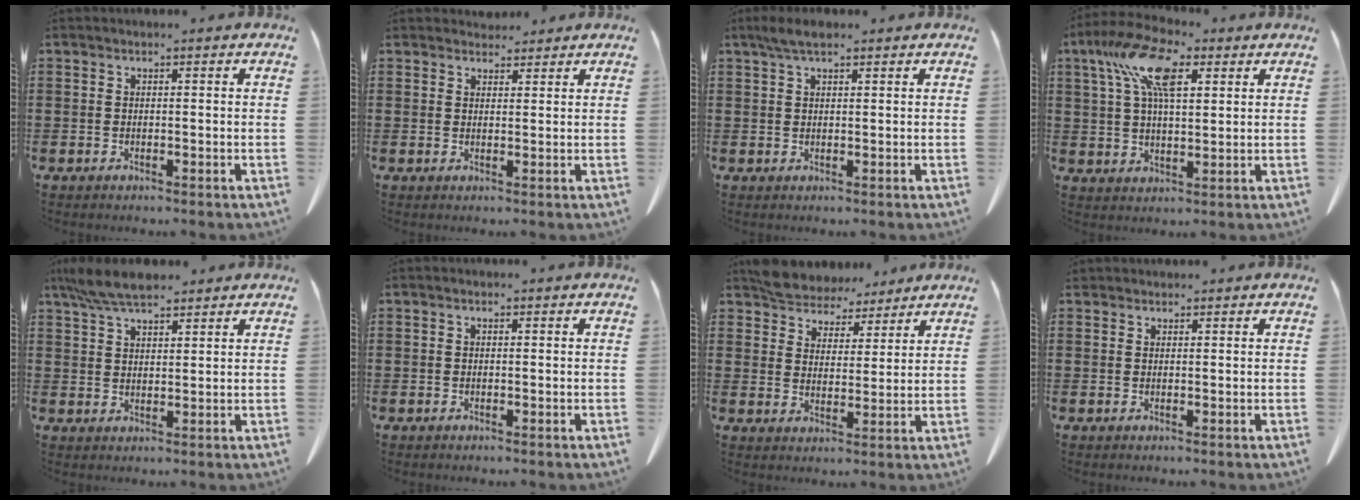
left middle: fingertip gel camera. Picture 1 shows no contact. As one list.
[{"total": 2.4, "force": [2.3, 0.8, 0.1], "torque": [-0.002, -0.006, 0.044]}, {"total": 2.7, "force": [1.7, 0.6, 2.0], "torque": [-0.043, 0.002, 0.031]}, {"total": 11.4, "force": [5.4, 5.0, 8.7], "torque": [-0.187, 0.010, 0.097]}, {"total": 6.3, "force": [5.3, 1.4, 3.2], "torque": [-0.076, -0.011, 0.101]}, {"total": 0.0}, {"total": 5.6, "force": [5.3, 1.8, 0.4], "torque": [-0.037, -0.022, 0.098]}, {"total": 1.0, "force": [1.0, 0.3, 0.0], "torque": [-0.005, 0.000, 0.021]}]